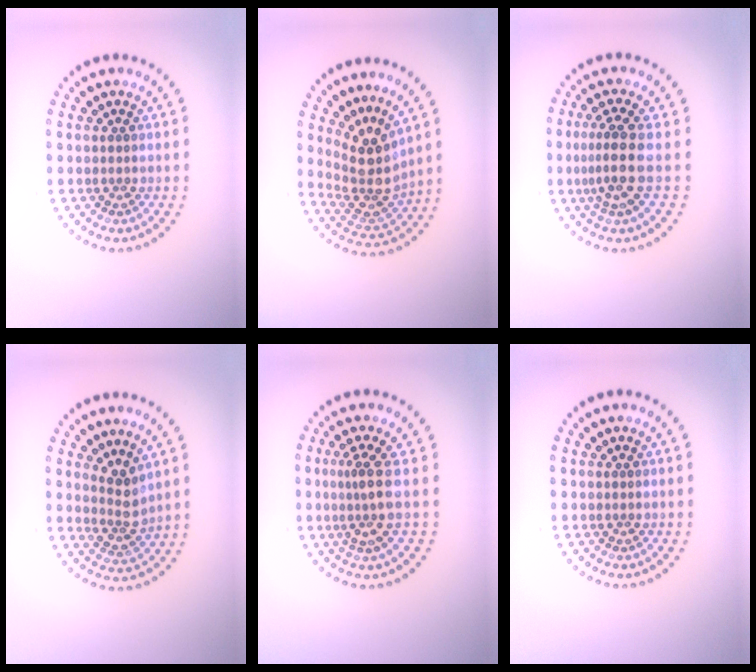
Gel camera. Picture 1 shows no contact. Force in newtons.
{"total": 4.1, "press": 3.0, "slide": 2.8}
{"total": 3.2, "press": 2.4, "slide": 2.1}
{"total": 2.7, "press": 1.9, "slide": 1.8}
{"total": 2.8, "press": 2.0, "slide": 1.9}
{"total": 0.0}